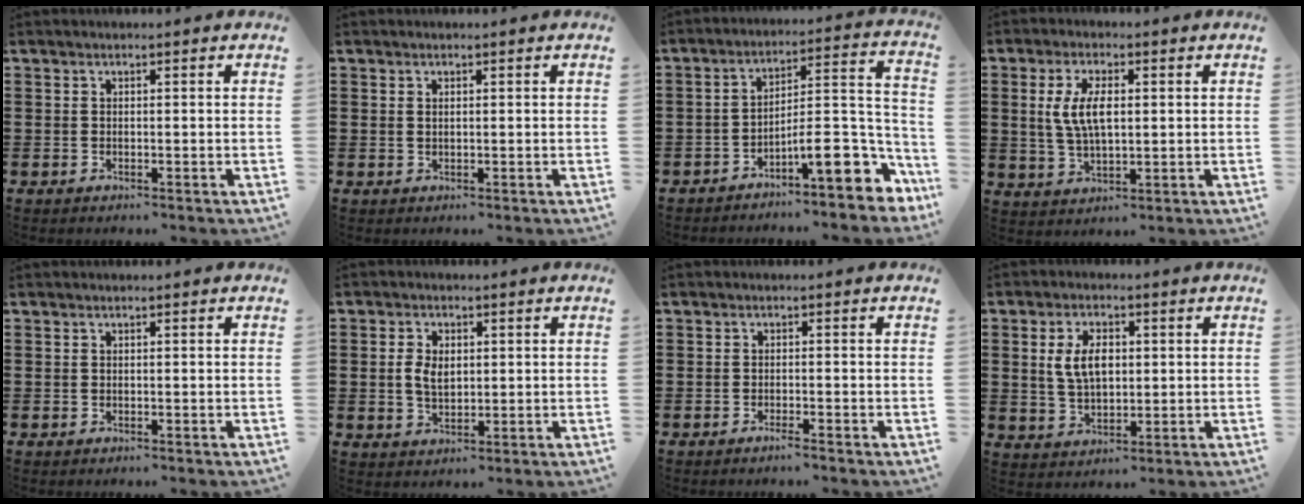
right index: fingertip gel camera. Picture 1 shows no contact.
{"total": 0.6, "force": [0.2, 0.3, 0.5], "torque": [-0.012, 0.002, 0.004]}
{"total": 9.9, "force": [-5.2, 2.6, 8.0], "torque": [-0.113, -0.014, -0.095]}
{"total": 6.7, "force": [0.9, 2.9, 6.0], "torque": [-0.135, 0.005, 0.010]}
{"total": 0.0}
{"total": 4.1, "force": [0.4, 2.5, 3.2], "torque": [-0.074, 0.007, 0.004]}
{"total": 1.3, "force": [-1.1, -0.1, 0.7], "torque": [-0.011, -0.003, -0.020]}
{"total": 6.1, "force": [1.0, 3.5, 4.9], "torque": [-0.104, 0.008, 0.011]}